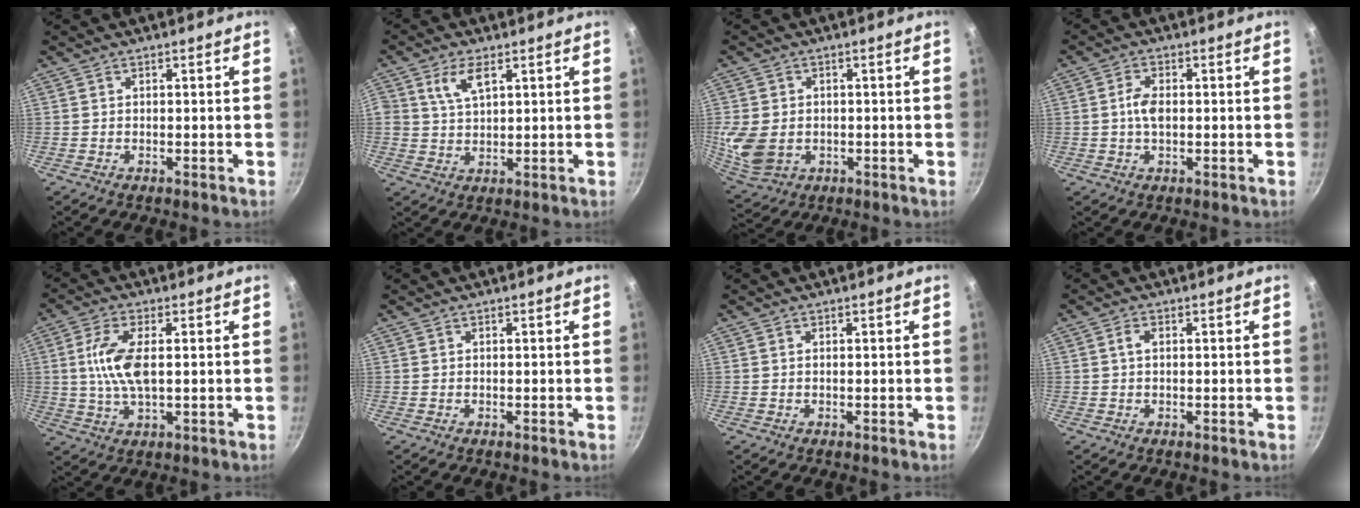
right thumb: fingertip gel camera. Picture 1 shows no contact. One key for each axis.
{"total": 5.4, "fx": 2.5, "fy": 2.9, "fz": 3.9, "tx": -0.070, "ty": -0.007, "tz": 0.052}
{"total": 9.8, "fx": -0.7, "fy": 7.5, "fz": 6.2, "tx": -0.122, "ty": -0.011, "tz": -0.004}
{"total": 3.9, "fx": 0.1, "fy": 2.2, "fz": 3.2, "tx": -0.060, "ty": 0.007, "tz": -0.002}
{"total": 8.7, "fx": 1.0, "fy": 3.6, "fz": 7.9, "tx": -0.162, "ty": 0.001, "tz": 0.019}
{"total": 0.0}
{"total": 0.0}
{"total": 1.6, "fx": 0.4, "fy": 0.9, "fz": 1.3, "tx": -0.025, "ty": 0.004, "tz": 0.006}